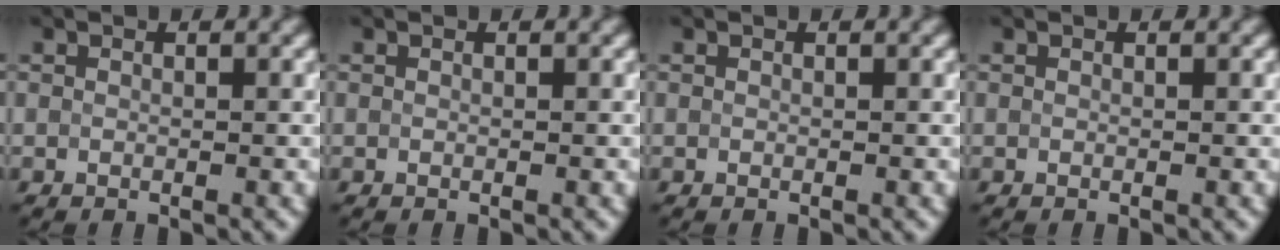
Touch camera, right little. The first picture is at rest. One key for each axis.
{"total": 0.0}
{"total": 0.0}
{"total": 0.0}